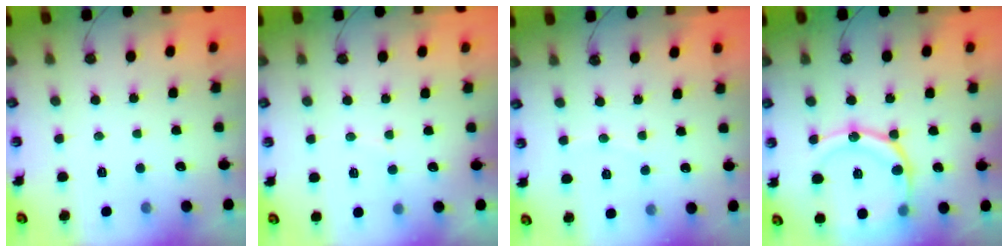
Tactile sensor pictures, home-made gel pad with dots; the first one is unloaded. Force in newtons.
{"total": 5.1, "press": 4.9, "slide": 1.3}
{"total": 4.7, "press": 4.7, "slide": 0.5}
{"total": 19.3, "press": 19.0, "slide": 3.4}